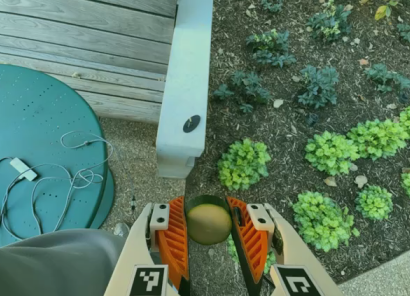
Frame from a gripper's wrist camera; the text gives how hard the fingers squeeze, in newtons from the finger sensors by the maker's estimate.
{"total": 13.7, "left": 13.6, "right": 13.9}